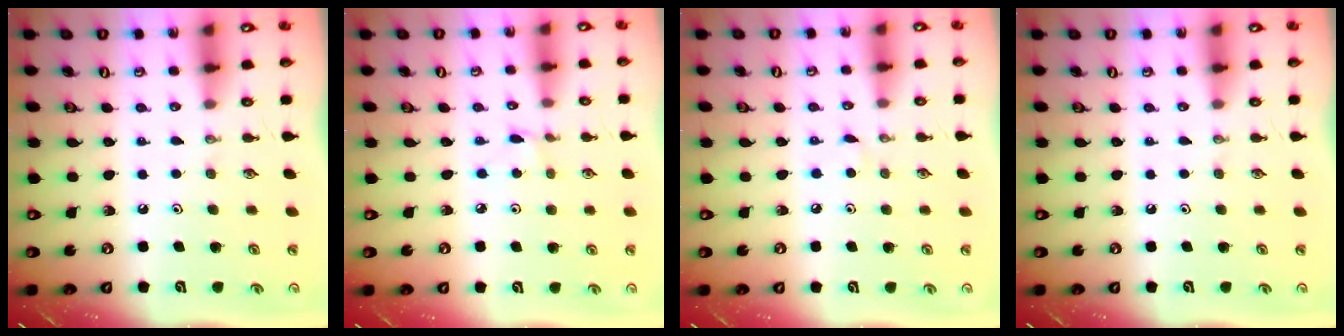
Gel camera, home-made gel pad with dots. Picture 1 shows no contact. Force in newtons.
{"total": 0.8, "press": 0.8, "slide": 0.1}
{"total": 2.7, "press": 2.7, "slide": 0.4}
{"total": 0.0}